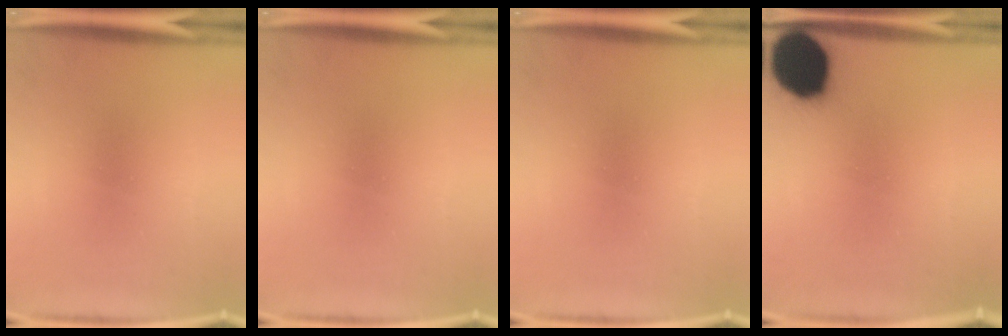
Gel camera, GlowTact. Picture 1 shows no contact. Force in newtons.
{"total": 0.0}
{"total": 0.0}
{"total": 17.8}